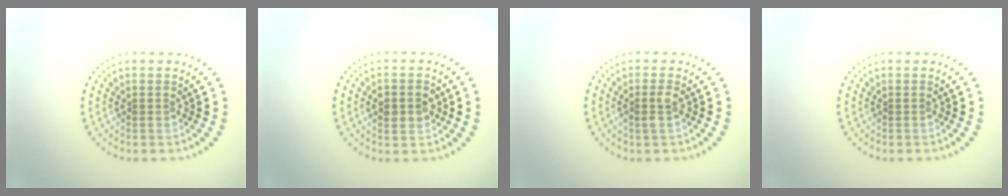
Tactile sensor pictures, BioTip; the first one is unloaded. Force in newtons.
{"total": 3.0, "press": 3.0, "slide": 0.0}
{"total": 1.2, "press": 1.1, "slide": 0.4}
{"total": 0.0}